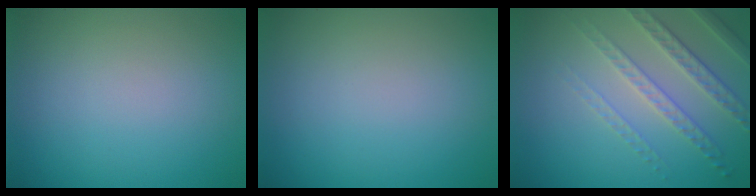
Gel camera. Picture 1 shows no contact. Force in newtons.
{"total": 0.0}
{"total": 5.0, "press": 3.3, "slide": 3.7}